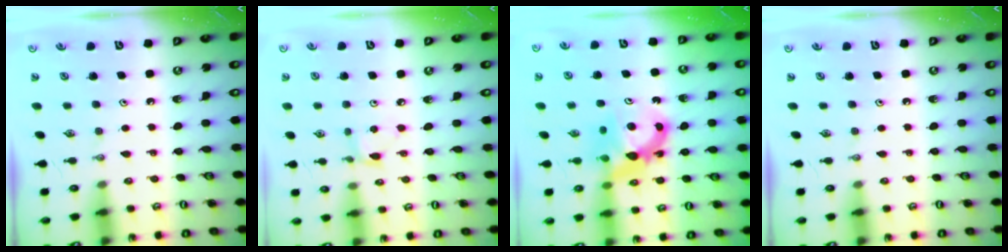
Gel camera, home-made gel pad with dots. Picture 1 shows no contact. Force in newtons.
{"total": 2.7, "press": 2.7, "slide": 0.3}
{"total": 7.5, "press": 7.5, "slide": 0.1}
{"total": 0.0}